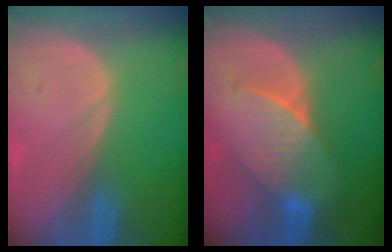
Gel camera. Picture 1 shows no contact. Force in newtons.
{"total": 7.1, "press": 7.0, "slide": 1.4}